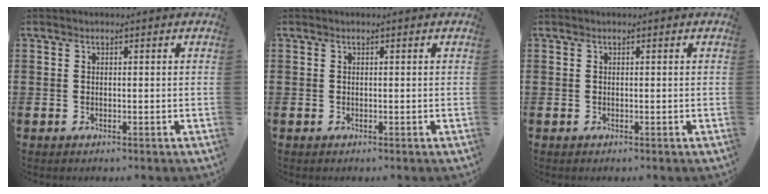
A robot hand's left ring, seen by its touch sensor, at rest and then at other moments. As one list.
[{"total": 0.0}, {"total": 0.0}]